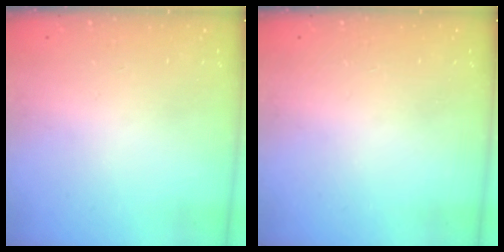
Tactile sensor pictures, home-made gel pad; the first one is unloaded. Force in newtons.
{"total": 0.0}